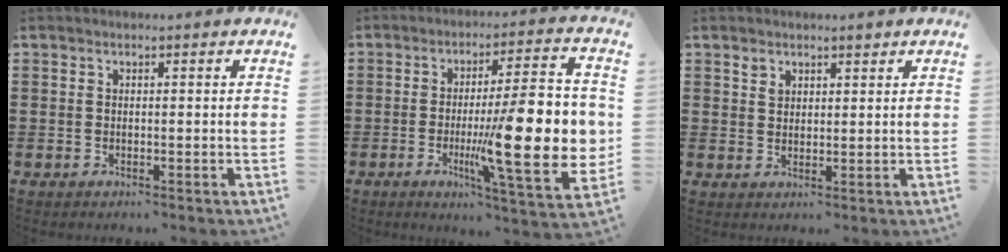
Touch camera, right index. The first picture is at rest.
{"total": 18.3, "force": [-1.4, 4.4, 17.7], "torque": [-0.263, -0.024, -0.017]}
{"total": 1.9, "force": [1.5, 1.2, 0.4], "torque": [-0.004, -0.001, 0.028]}